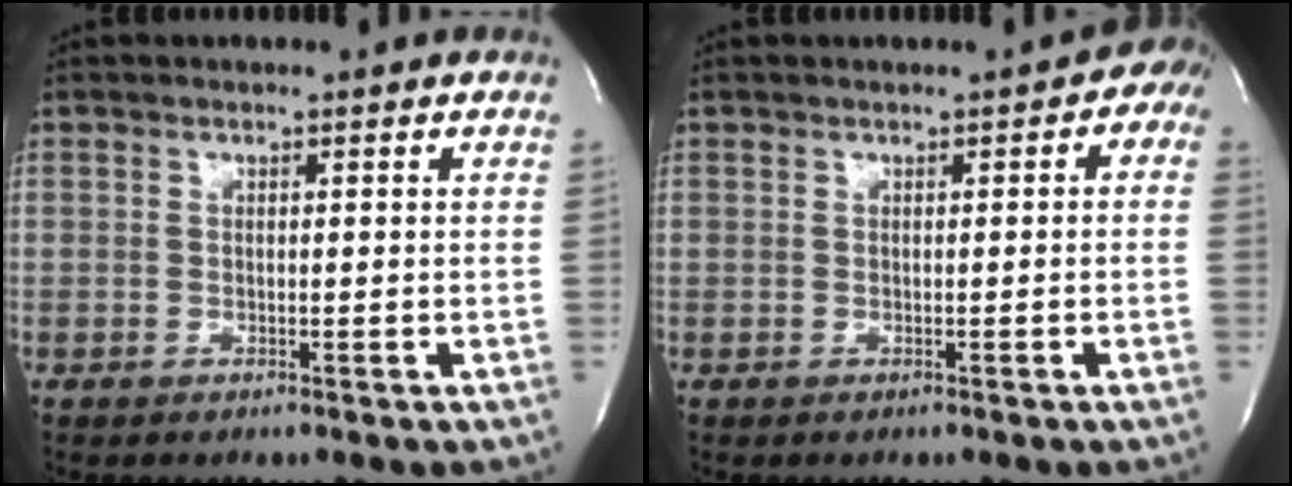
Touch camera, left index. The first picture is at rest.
{"total": 2.8, "force": [0.5, 1.4, 2.4], "torque": [-0.021, 0.011, -0.002]}